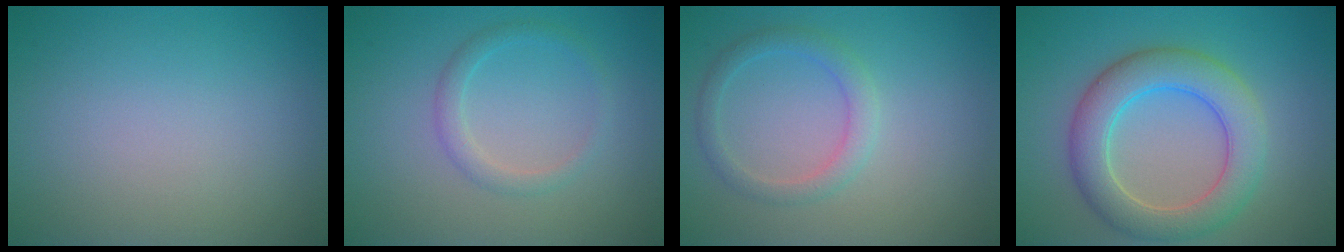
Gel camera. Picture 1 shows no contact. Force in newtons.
{"total": 1.7, "press": 1.7, "slide": 0.1}
{"total": 2.2, "press": 2.2, "slide": 0.1}
{"total": 6.1, "press": 6.1, "slide": 0.4}